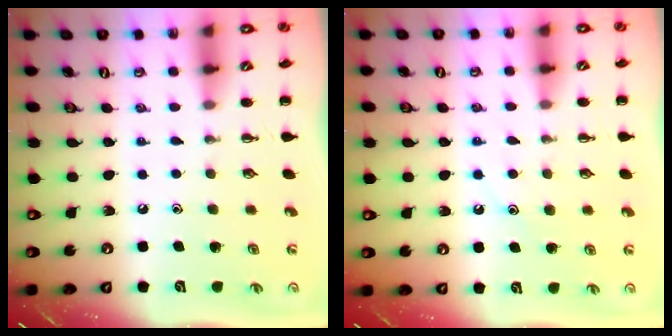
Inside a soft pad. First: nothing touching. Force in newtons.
{"total": 8.9, "press": 8.8, "slide": 1.2}